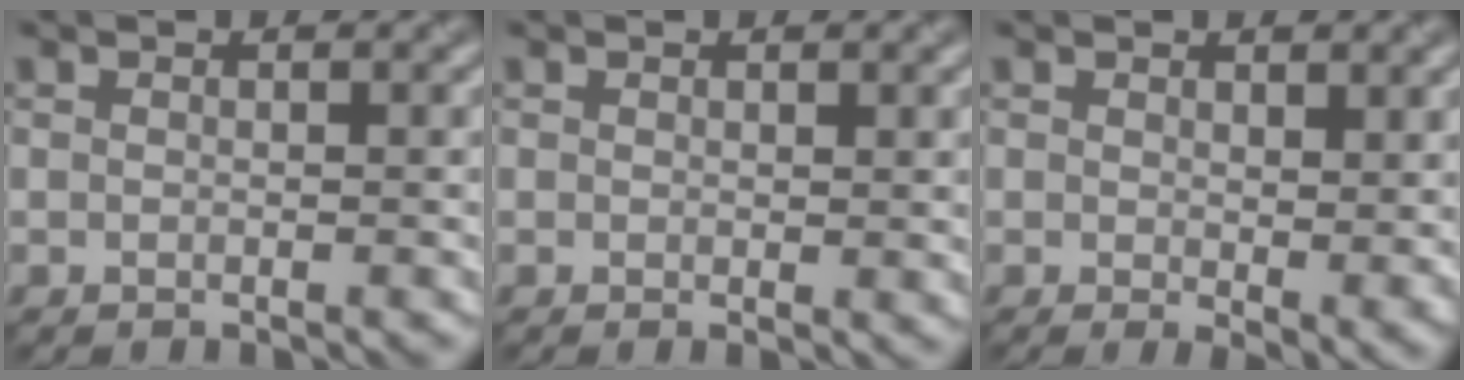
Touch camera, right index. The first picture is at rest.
{"total": 0.9, "force": [0.3, 0.2, 0.8], "torque": [-0.016, -0.005, 0.008]}
{"total": 3.4, "force": [0.4, 1.3, 3.1], "torque": [-0.054, -0.014, 0.014]}